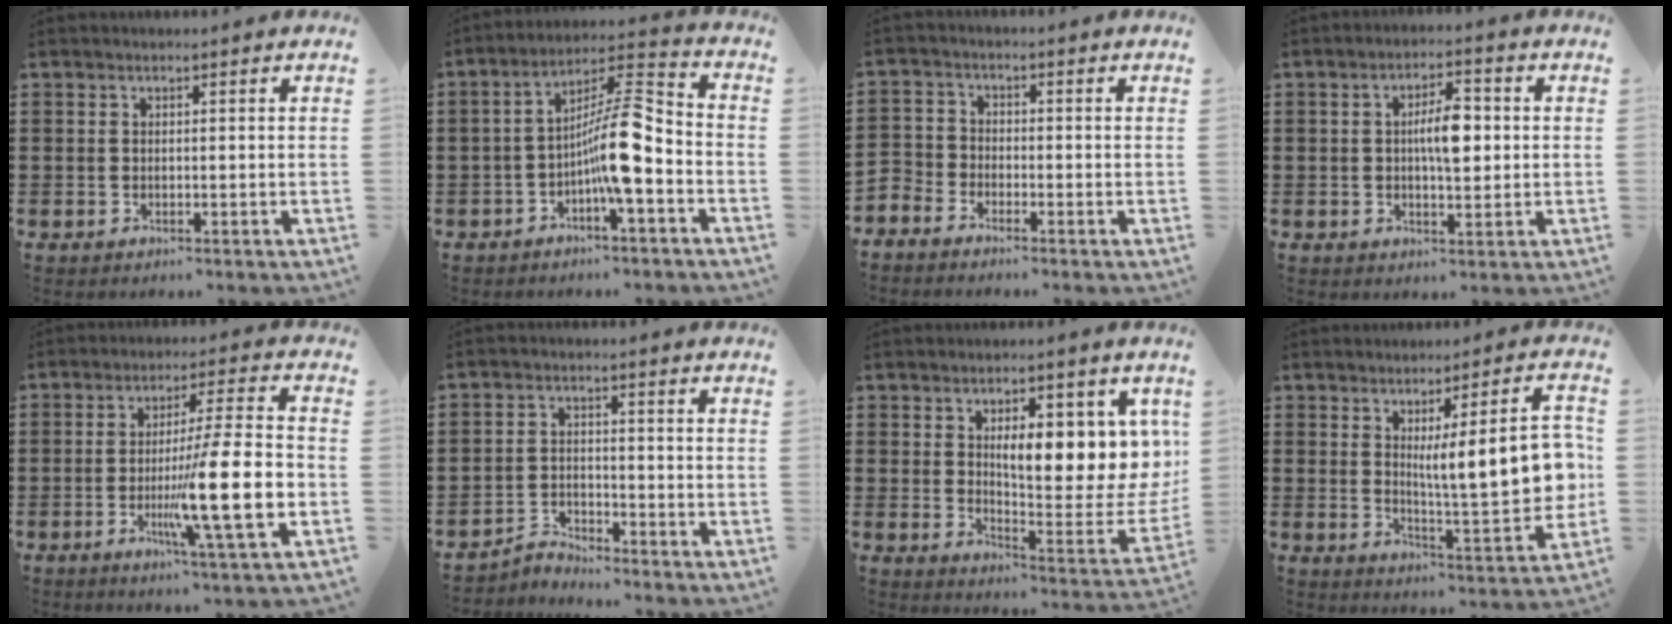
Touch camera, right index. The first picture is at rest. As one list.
[{"total": 11.1, "force": [-3.2, 2.3, 10.4], "torque": [-0.196, 0.006, -0.062]}, {"total": 2.7, "force": [-2.5, 1.0, -0.1], "torque": [-0.016, -0.001, -0.058]}, {"total": 5.8, "force": [0.5, 2.1, 5.4], "torque": [-0.087, 0.003, 0.001]}, {"total": 14.4, "force": [-3.8, 1.3, 13.9], "torque": [-0.232, -0.016, -0.070]}, {"total": 2.9, "force": [-2.9, 0.5, 0.0], "torque": [-0.009, 0.003, -0.061]}, {"total": 10.1, "force": [4.0, 3.8, 8.5], "torque": [-0.110, -0.038, 0.059]}, {"total": 12.0, "force": [1.7, 2.6, 11.6], "torque": [-0.166, -0.013, 0.024]}]